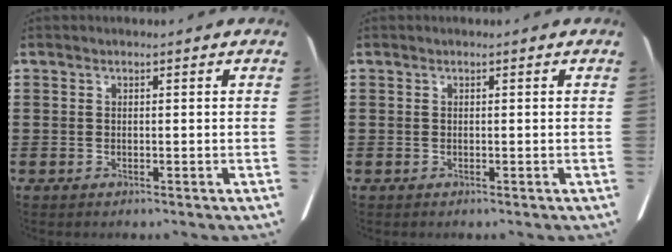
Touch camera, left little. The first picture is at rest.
{"total": 0.0}